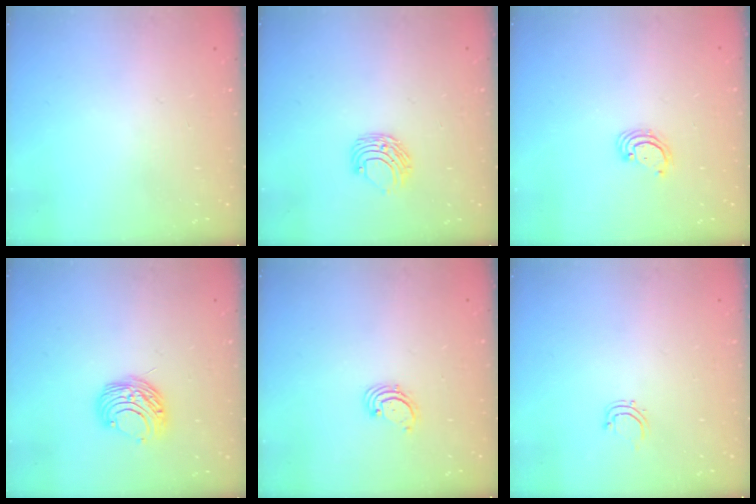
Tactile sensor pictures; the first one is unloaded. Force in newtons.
{"total": 7.1, "press": 7.0, "slide": 0.7}
{"total": 2.4, "press": 2.4, "slide": 0.2}
{"total": 8.7, "press": 8.7, "slide": 0.6}
{"total": 1.7, "press": 1.7, "slide": 0.2}
{"total": 2.8, "press": 2.8, "slide": 0.5}